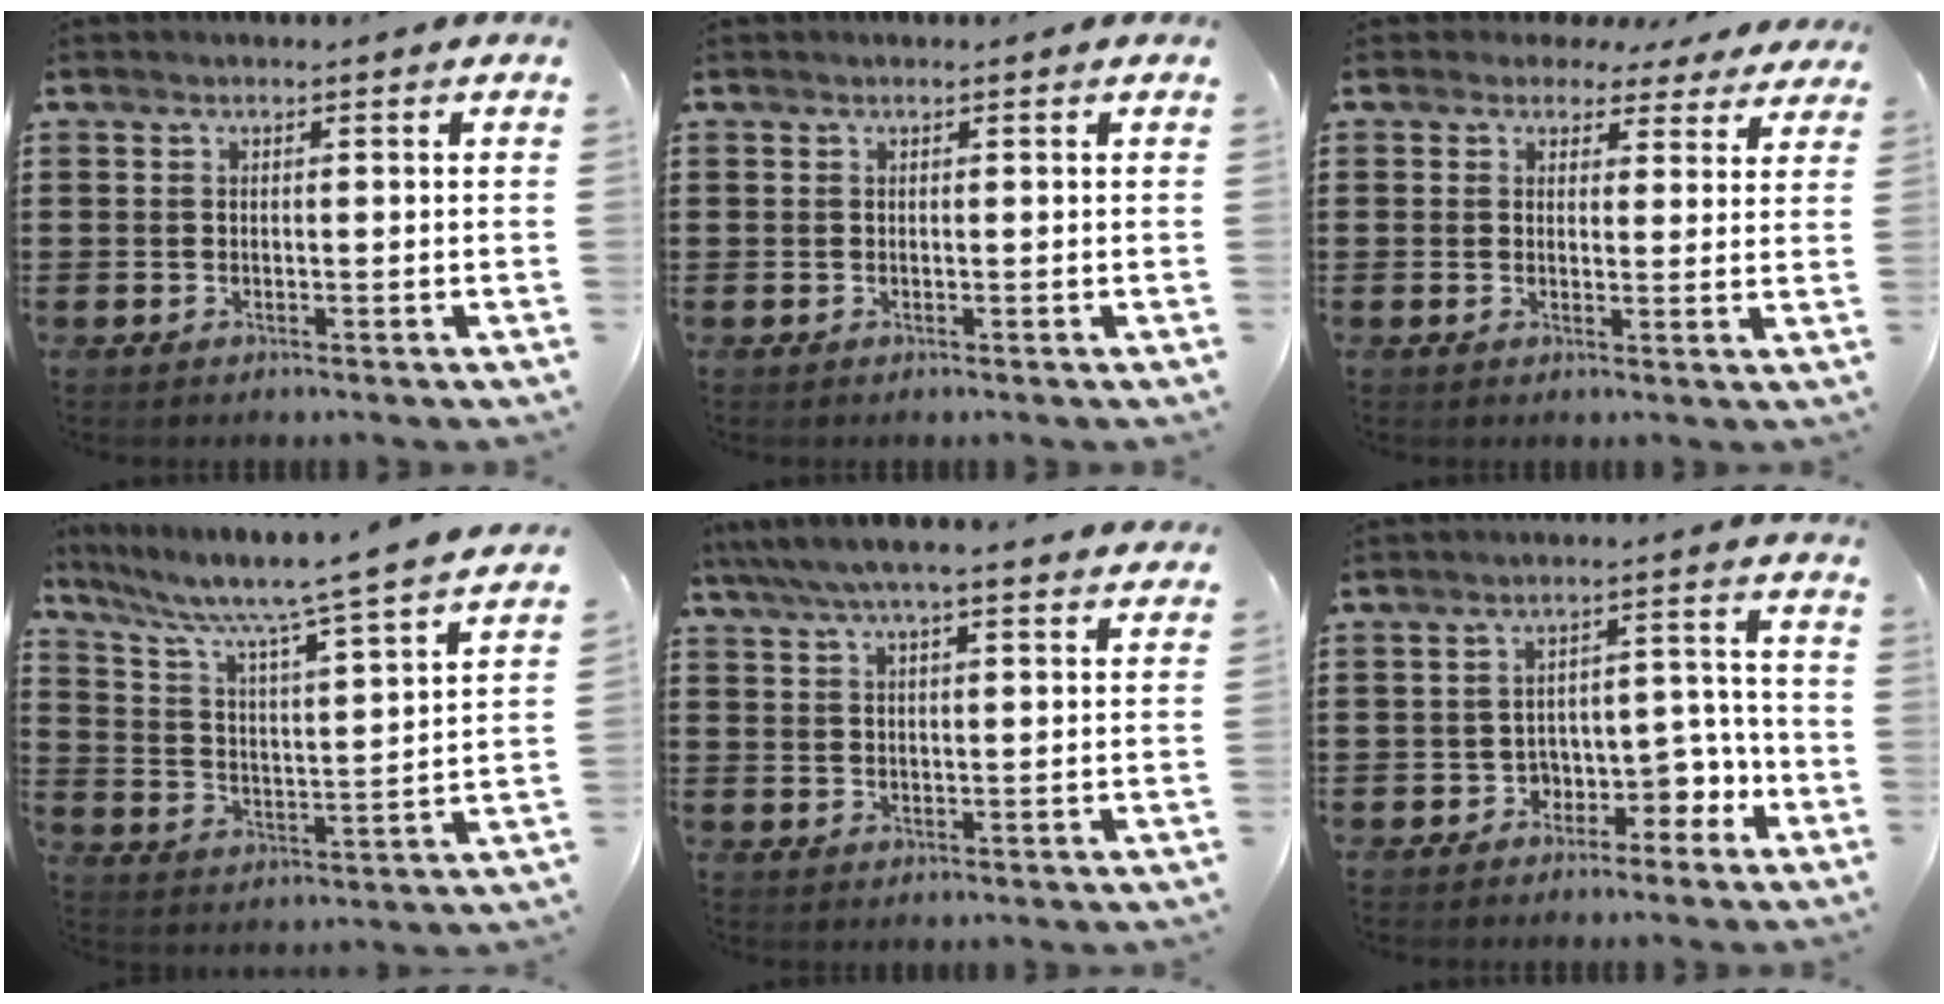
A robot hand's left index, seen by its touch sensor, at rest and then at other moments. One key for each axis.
{"total": 0.0}
{"total": 3.3, "fx": 2.7, "fy": 1.7, "fz": 0.7, "tx": -0.020, "ty": -0.004, "tz": 0.048}
{"total": 7.3, "fx": 6.1, "fy": -0.3, "fz": 4.1, "tx": -0.105, "ty": -0.055, "tz": 0.093}
{"total": 5.3, "fx": 4.8, "fy": 0.2, "fz": 2.3, "tx": -0.061, "ty": -0.017, "tz": 0.083}
{"total": 4.9, "fx": -3.1, "fy": 3.2, "fz": 2.1, "tx": -0.046, "ty": 0.013, "tz": -0.063}